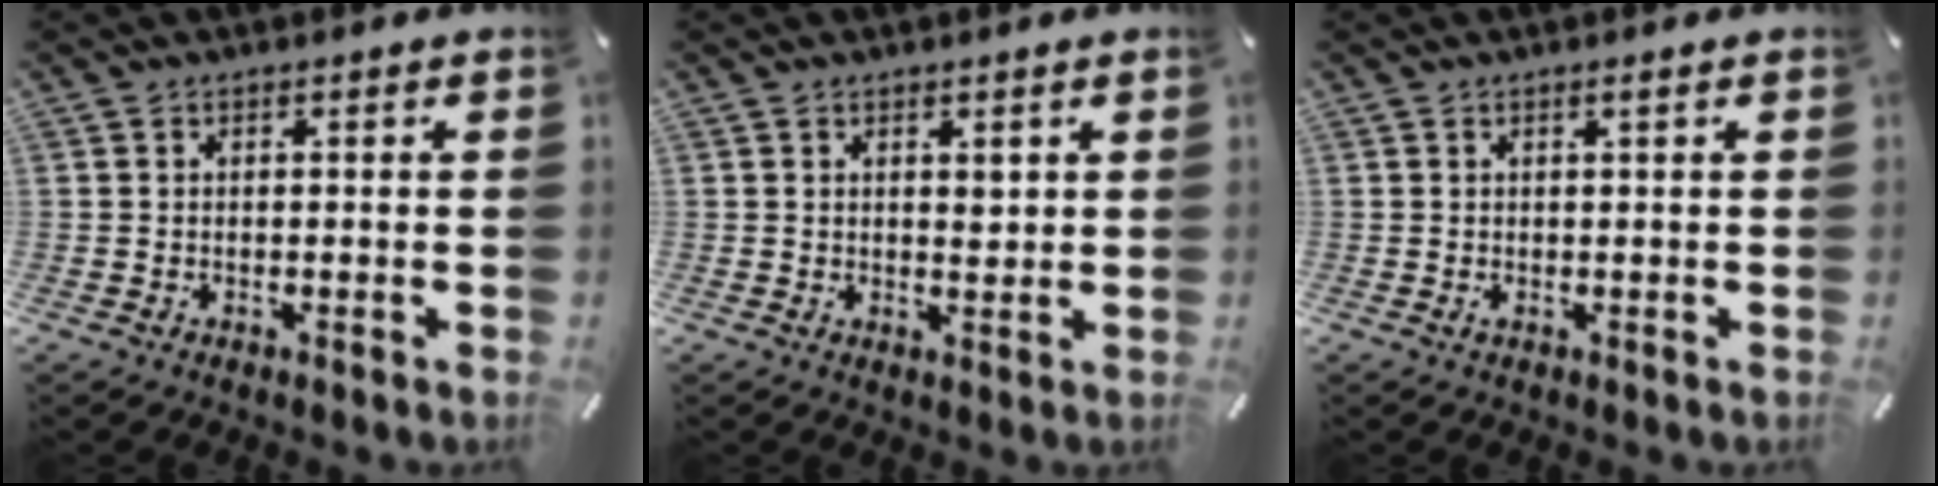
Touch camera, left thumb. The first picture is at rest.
{"total": 2.2, "force": [1.1, 1.4, 1.3], "torque": [-0.003, -0.008, 0.014]}
{"total": 1.3, "force": [0.2, 0.1, 1.3], "torque": [-0.023, -0.005, 0.004]}